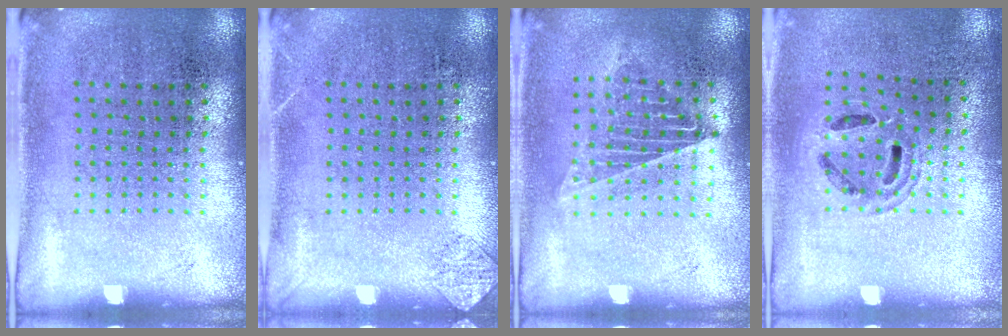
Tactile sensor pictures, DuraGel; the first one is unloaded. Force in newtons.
{"total": 0.8, "press": 0.8, "slide": 0.1}
{"total": 1.0, "press": 1.0, "slide": 0.2}
{"total": 1.0, "press": 1.0, "slide": 0.1}